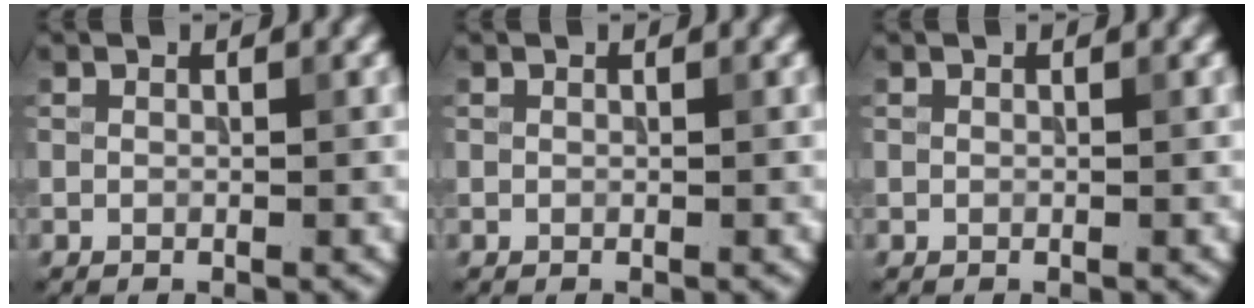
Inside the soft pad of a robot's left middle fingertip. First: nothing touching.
{"total": 0.0}
{"total": 0.0}